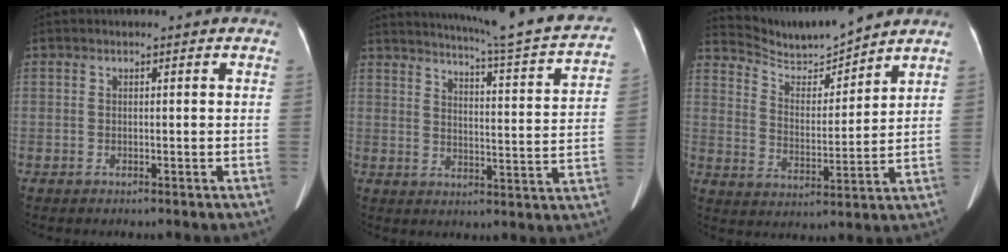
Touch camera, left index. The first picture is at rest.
{"total": 21.9, "force": [20.0, 0.5, 9.0], "torque": [-0.129, -0.052, 0.243]}
{"total": 9.7, "force": [9.5, 0.4, 1.6], "torque": [-0.049, 0.002, 0.178]}